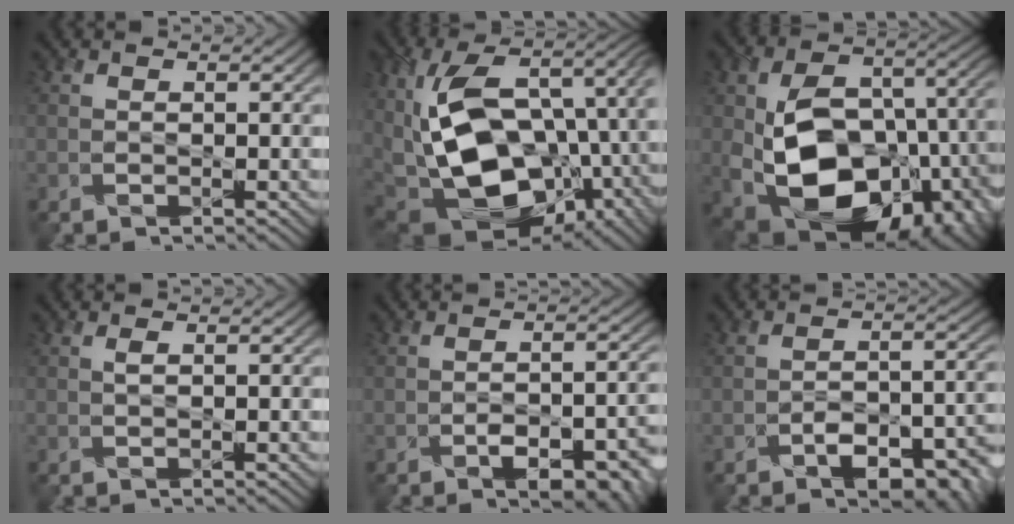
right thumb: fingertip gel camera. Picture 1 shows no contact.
{"total": 19.2, "force": [-1.0, 12.4, 14.6], "torque": [-0.312, -0.020, 0.017]}
{"total": 17.5, "force": [-4.6, 11.7, 12.1], "torque": [-0.212, -0.027, -0.070]}
{"total": 0.7, "force": [0.3, 0.2, 0.6], "torque": [-0.014, 0.005, 0.005]}
{"total": 6.9, "force": [-3.3, 3.1, 5.2], "torque": [-0.077, -0.004, -0.045]}
{"total": 7.5, "force": [-3.7, 3.6, 5.4], "torque": [-0.080, -0.002, -0.061]}